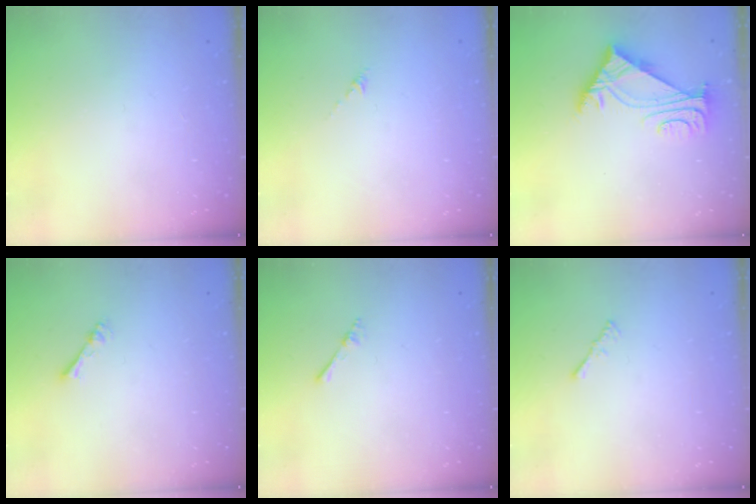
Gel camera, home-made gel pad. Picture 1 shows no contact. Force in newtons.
{"total": 0.0}
{"total": 5.6, "press": 5.5, "slide": 1.0}
{"total": 1.7, "press": 1.7, "slide": 0.2}
{"total": 2.2, "press": 2.2, "slide": 0.3}
{"total": 0.7, "press": 0.6, "slide": 0.3}